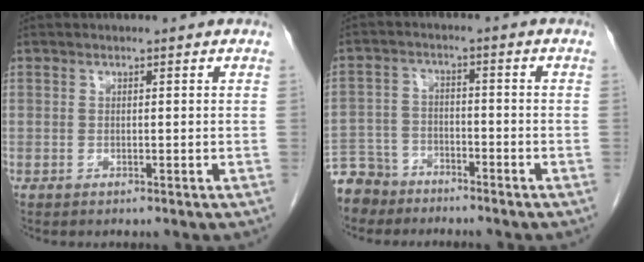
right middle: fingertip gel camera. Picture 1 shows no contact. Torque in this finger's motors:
{"motor_torque": [1.07, -1.07, 0.39, 0.03]}